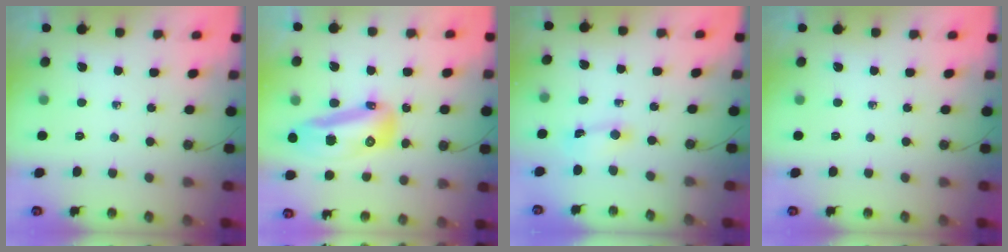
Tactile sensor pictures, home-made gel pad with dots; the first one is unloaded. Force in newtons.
{"total": 14.8, "press": 14.7, "slide": 1.8}
{"total": 1.6, "press": 1.6, "slide": 0.3}
{"total": 0.0}